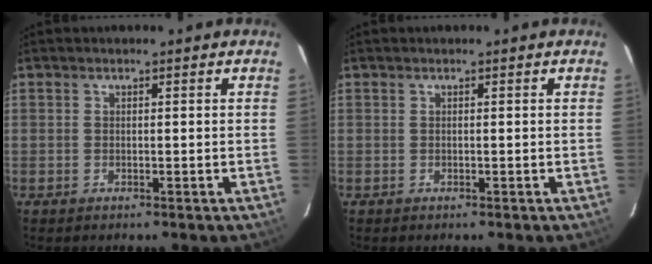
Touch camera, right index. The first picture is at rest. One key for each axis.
{"total": 0.0}